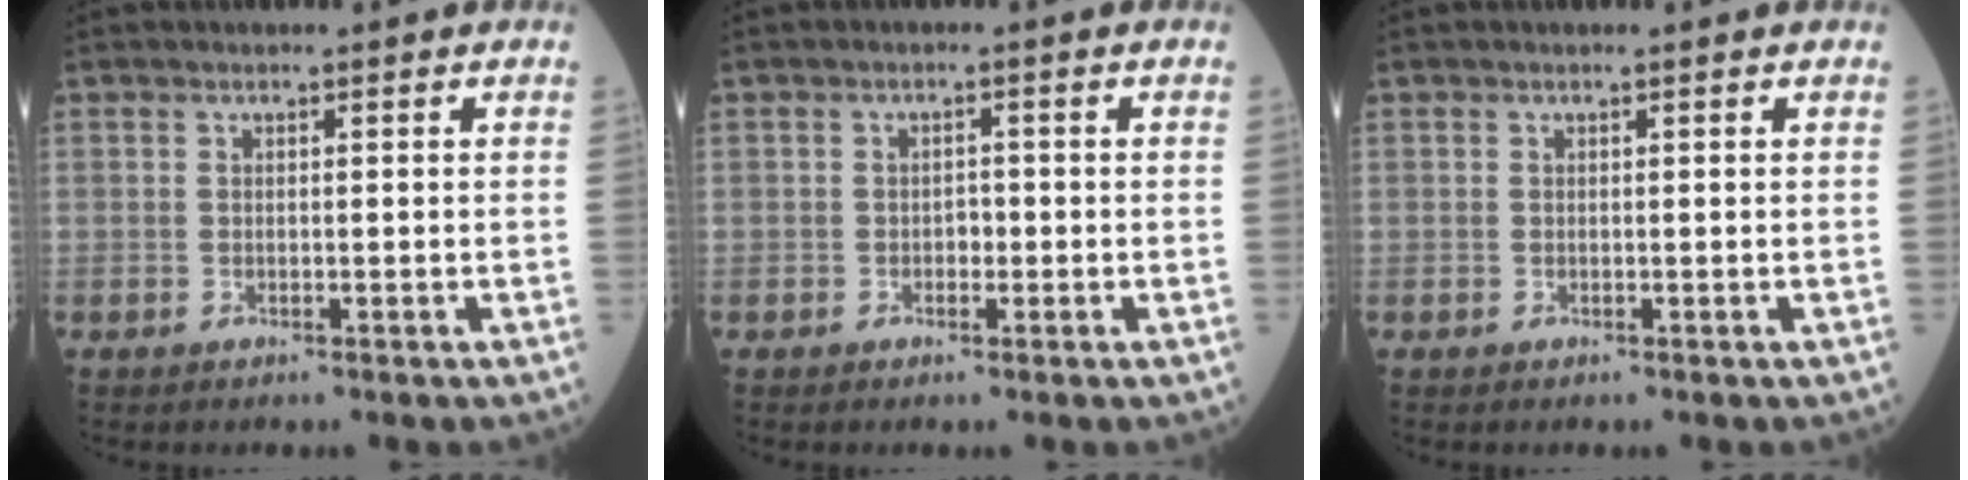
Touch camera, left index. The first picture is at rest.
{"total": 1.3, "force": [-0.4, 0.9, 0.9], "torque": [-0.011, 0.004, -0.007]}
{"total": 0.6, "force": [0.6, 0.0, 0.2], "torque": [-0.008, 0.000, 0.008]}